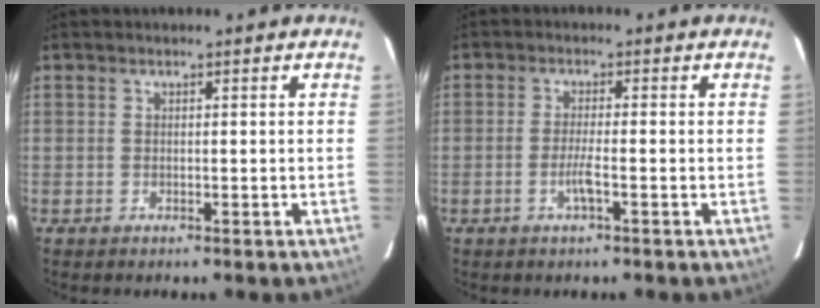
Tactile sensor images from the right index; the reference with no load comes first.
{"total": 2.8, "force": [-1.1, 0.0, 2.6], "torque": [-0.054, -0.002, -0.022]}